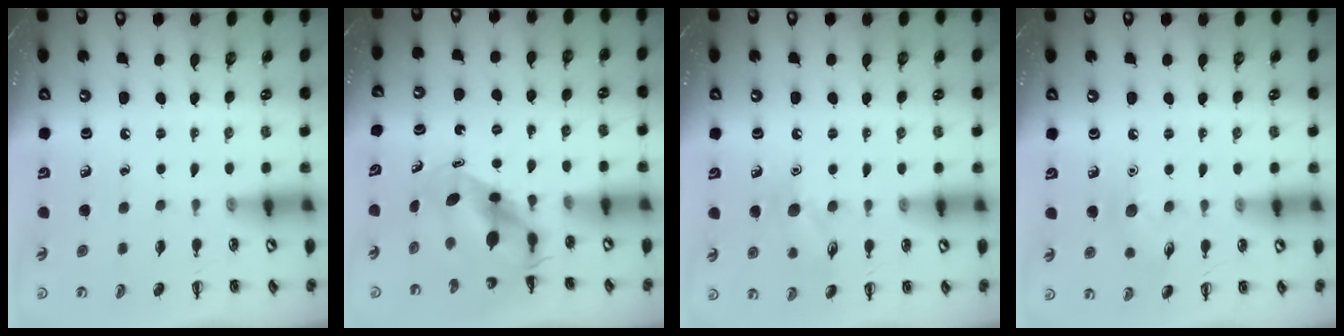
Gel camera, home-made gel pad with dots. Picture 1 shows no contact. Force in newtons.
{"total": 5.8, "press": 5.6, "slide": 1.3}
{"total": 9.7, "press": 9.6, "slide": 0.7}
{"total": 9.0, "press": 8.8, "slide": 1.8}